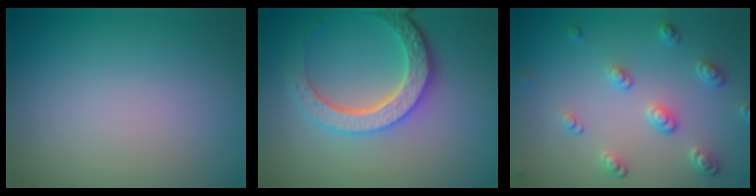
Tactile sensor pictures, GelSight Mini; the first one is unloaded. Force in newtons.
{"total": 5.6, "press": 4.3, "slide": 3.6}
{"total": 2.8, "press": 2.5, "slide": 1.1}